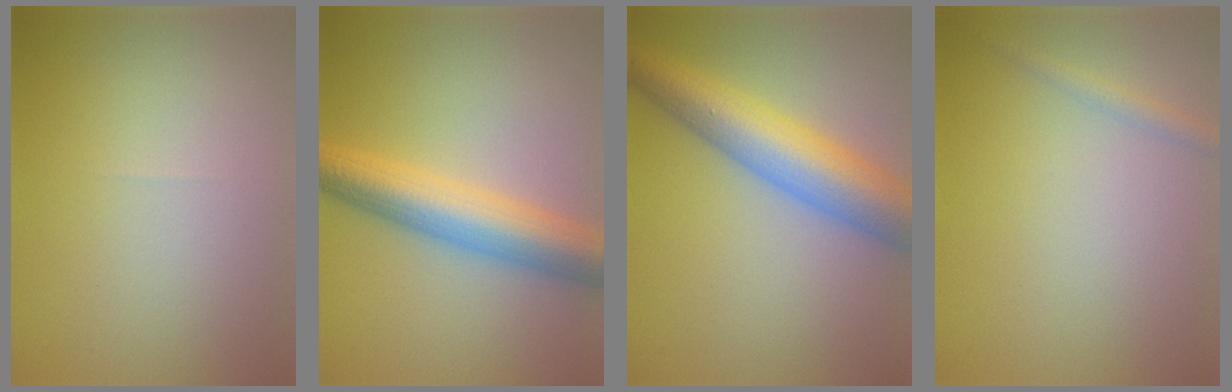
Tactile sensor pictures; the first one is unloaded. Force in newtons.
{"total": 6.9, "press": 6.9, "slide": 0.3}
{"total": 8.6, "press": 8.6, "slide": 0.4}
{"total": 1.3, "press": 1.3, "slide": 0.0}